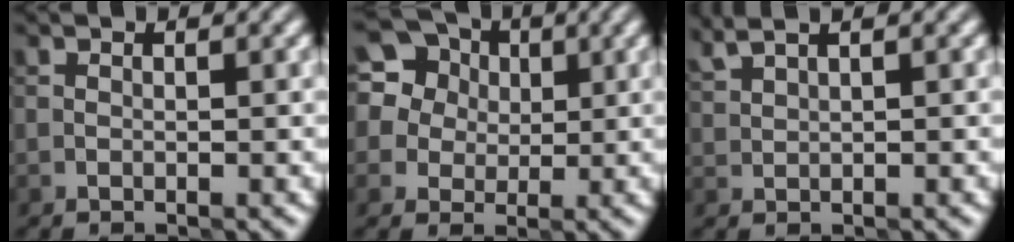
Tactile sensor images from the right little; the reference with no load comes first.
{"total": 12.4, "force": [4.9, 10.5, 4.3], "torque": [-0.127, 0.052, 0.074]}
{"total": 2.1, "force": [1.9, 0.5, 0.9], "torque": [-0.014, 0.013, 0.037]}